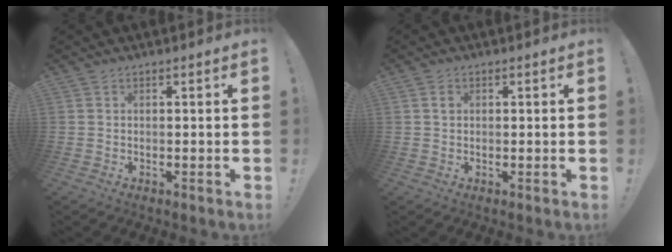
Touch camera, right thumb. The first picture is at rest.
{"total": 1.2, "force": [0.4, 0.9, 0.6], "torque": [0.005, -0.002, 0.003]}